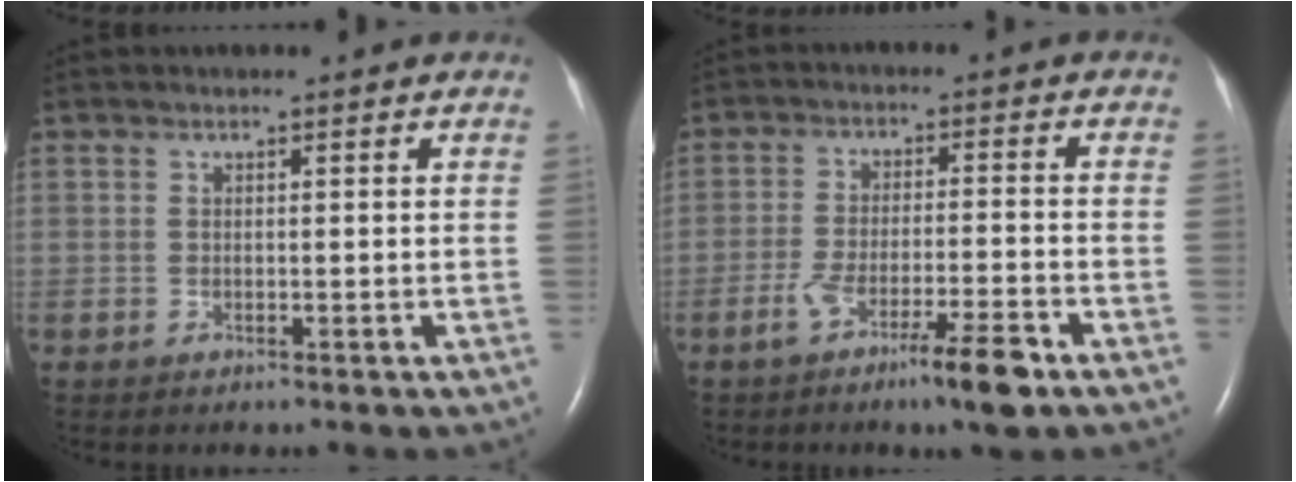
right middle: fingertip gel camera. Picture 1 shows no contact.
{"total": 8.0, "force": [-5.0, 0.3, 6.2], "torque": [-0.111, -0.008, -0.084]}